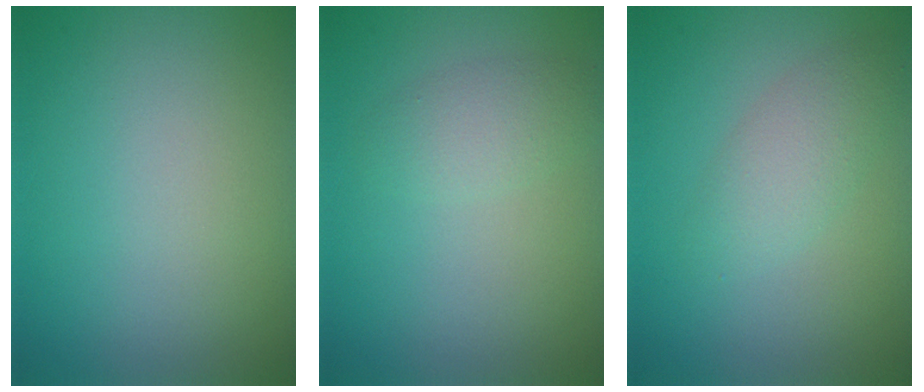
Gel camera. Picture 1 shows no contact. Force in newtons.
{"total": 2.0, "press": 2.0, "slide": 0.1}
{"total": 2.7, "press": 2.7, "slide": 0.1}